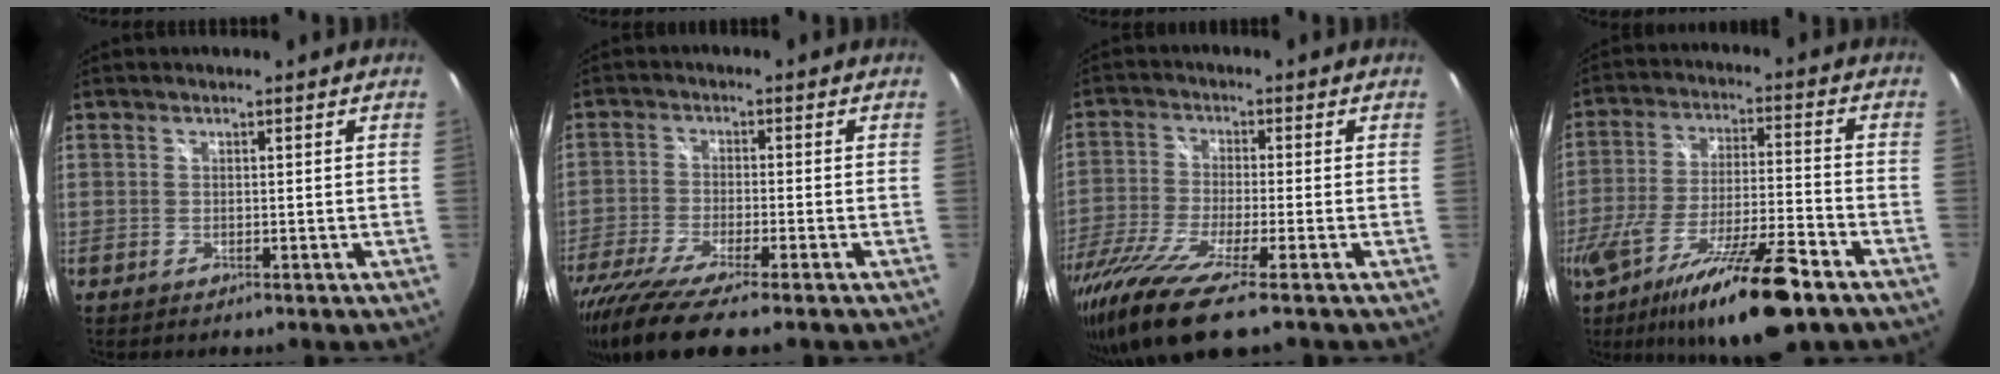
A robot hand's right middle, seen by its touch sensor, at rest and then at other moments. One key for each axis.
{"total": 13.3, "fx": -10.2, "fy": 1.3, "fz": 8.4, "tx": -0.178, "ty": -0.051, "tz": -0.178}
{"total": 13.3, "fx": -9.4, "fy": 1.0, "fz": 9.3, "tx": -0.207, "ty": -0.052, "tz": -0.176}
{"total": 20.8, "fx": -13.8, "fy": 3.0, "fz": 15.2, "tx": -0.282, "ty": -0.051, "tz": -0.233}